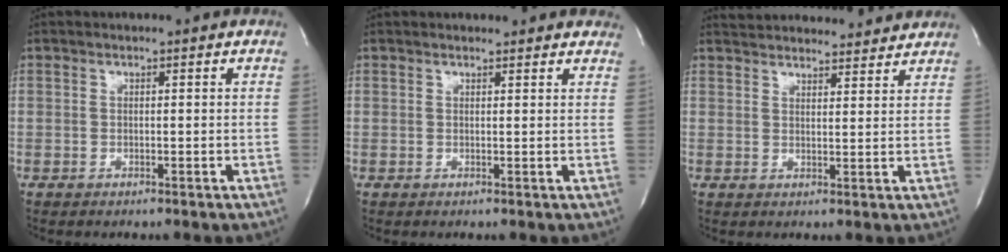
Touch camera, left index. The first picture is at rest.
{"total": 6.3, "force": [5.9, 1.8, 1.6], "torque": [-0.013, 0.009, 0.053]}
{"total": 15.7, "force": [14.9, 3.1, 3.8], "torque": [-0.058, 0.022, 0.200]}